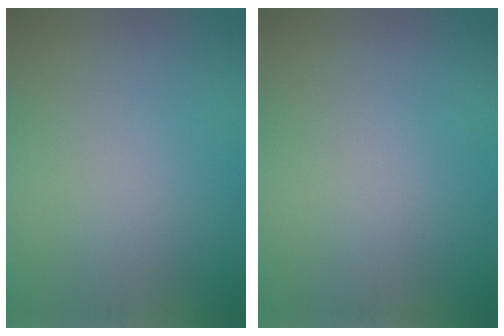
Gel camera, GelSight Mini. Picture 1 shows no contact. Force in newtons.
{"total": 0.0}